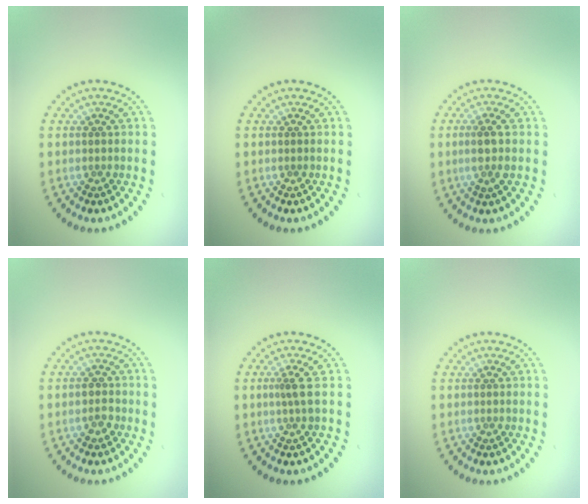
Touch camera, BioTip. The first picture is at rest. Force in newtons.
{"total": 0.0}
{"total": 2.2, "press": 1.9, "slide": 1.2}
{"total": 1.4, "press": 1.4, "slide": 0.3}
{"total": 1.1, "press": 0.7, "slide": 0.9}
{"total": 0.0}